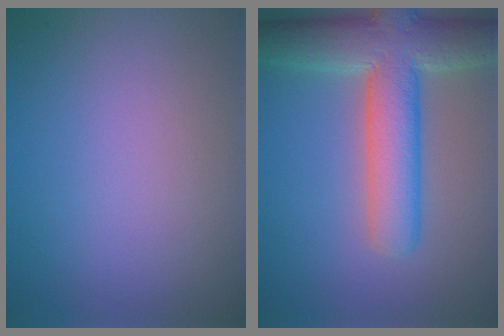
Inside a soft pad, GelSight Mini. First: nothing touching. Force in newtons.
{"total": 8.7, "press": 8.7, "slide": 0.7}